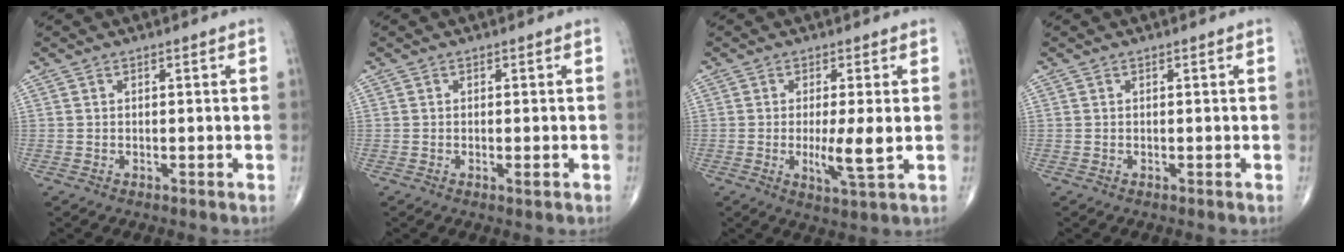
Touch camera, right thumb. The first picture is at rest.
{"total": 1.0, "force": [-0.3, 0.2, 0.9], "torque": [-0.015, -0.003, -0.006]}
{"total": 6.3, "force": [-0.4, 0.8, 6.2], "torque": [-0.118, -0.019, -0.009]}
{"total": 0.0}